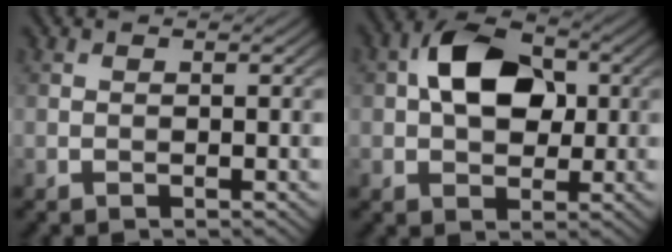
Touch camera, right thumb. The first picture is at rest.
{"total": 8.9, "force": [1.4, 5.9, 6.5], "torque": [-0.114, 0.017, 0.014]}